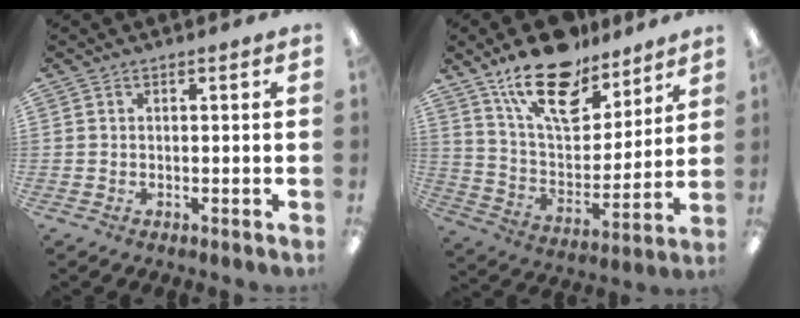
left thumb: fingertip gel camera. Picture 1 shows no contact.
{"total": 19.7, "force": [14.0, 9.2, 10.4], "torque": [-0.180, -0.078, 0.246]}